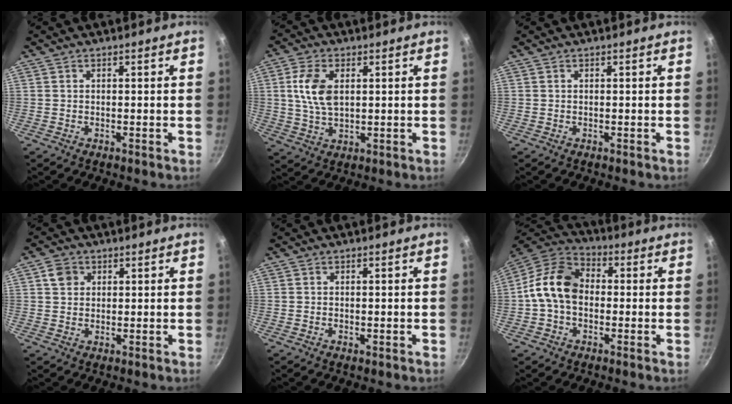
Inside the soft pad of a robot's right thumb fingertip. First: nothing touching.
{"total": 9.4, "force": [1.8, 5.7, 7.3], "torque": [-0.132, 0.001, 0.033]}
{"total": 0.0}
{"total": 3.5, "force": [1.2, 2.9, 1.5], "torque": [-0.009, 0.002, 0.018]}
{"total": 0.9, "force": [-0.3, 0.3, 0.8], "torque": [-0.012, 0.000, -0.005]}
{"total": 11.8, "force": [-0.5, 8.7, 8.0], "torque": [-0.118, 0.034, -0.032]}